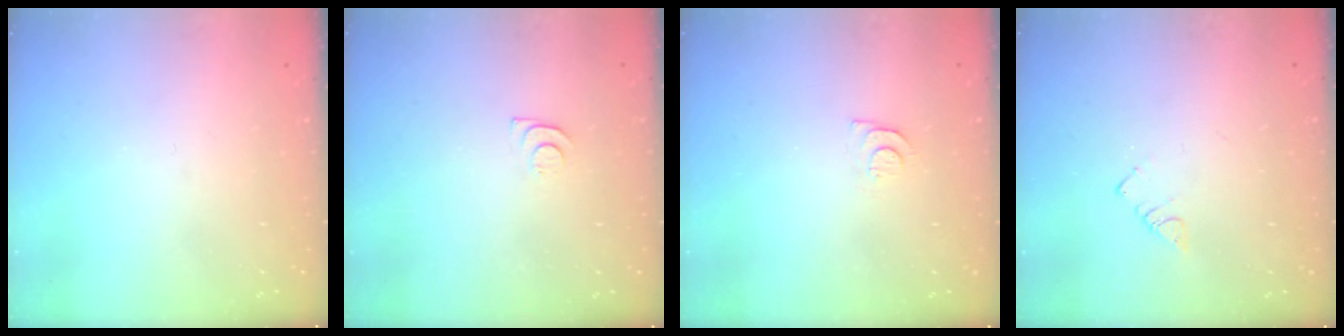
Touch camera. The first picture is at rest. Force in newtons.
{"total": 3.3, "press": 3.2, "slide": 0.5}
{"total": 5.2, "press": 5.2, "slide": 0.6}
{"total": 2.4, "press": 2.4, "slide": 0.4}